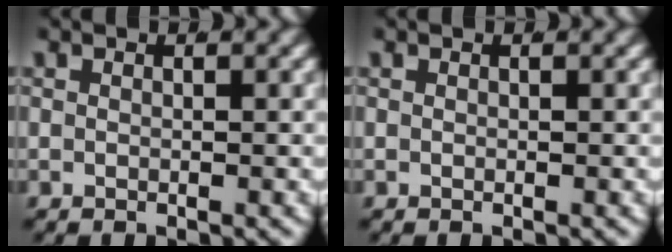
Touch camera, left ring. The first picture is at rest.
{"total": 0.0}